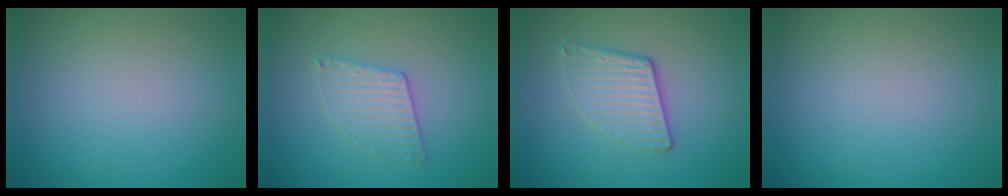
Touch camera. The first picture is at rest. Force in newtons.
{"total": 2.8, "press": 2.8, "slide": 0.3}
{"total": 3.2, "press": 2.8, "slide": 1.6}
{"total": 0.0}